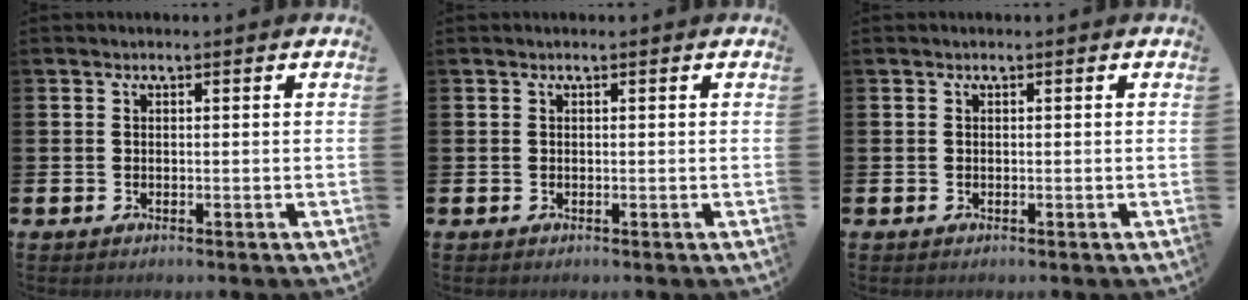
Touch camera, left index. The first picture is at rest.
{"total": 0.0}
{"total": 0.0}